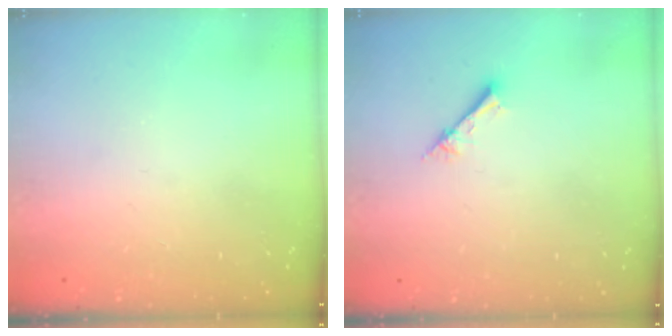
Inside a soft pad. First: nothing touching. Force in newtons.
{"total": 2.1, "press": 2.1, "slide": 0.2}